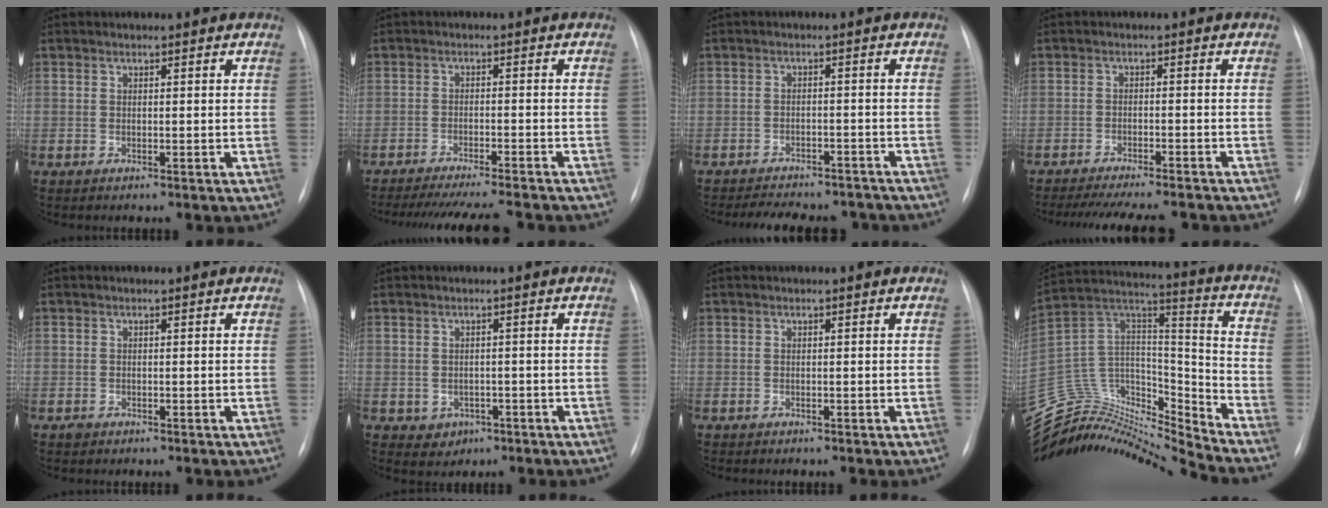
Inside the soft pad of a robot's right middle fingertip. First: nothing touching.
{"total": 13.9, "force": [-12.6, 0.6, 5.9], "torque": [-0.085, -0.024, -0.172]}
{"total": 12.1, "force": [-10.9, 4.0, 3.6], "torque": [-0.064, 0.012, -0.133]}
{"total": 13.6, "force": [-12.3, 1.7, 5.7], "torque": [-0.086, -0.013, -0.162]}
{"total": 0.6, "force": [-0.5, 0.4, 0.1], "torque": [-0.003, 0.001, -0.008]}
{"total": 2.7, "force": [-1.1, 2.4, 0.7], "torque": [-0.007, 0.006, -0.006]}
{"total": 0.0}
{"total": 23.1, "force": [-22.5, 2.8, 4.2], "torque": [-0.090, 0.068, -0.377]}